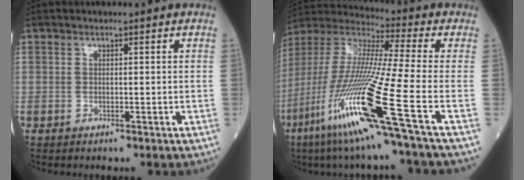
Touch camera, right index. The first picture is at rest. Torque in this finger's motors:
{"motor_torque": [1.85, -0.29, 1.06, 0.21]}